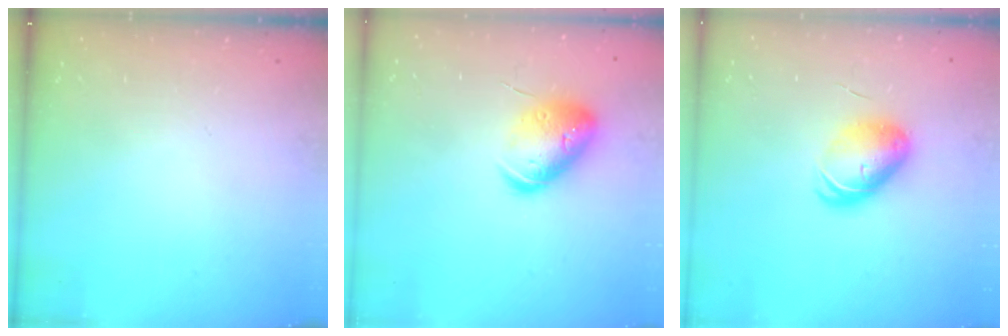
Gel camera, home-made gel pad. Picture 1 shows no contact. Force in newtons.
{"total": 14.8, "press": 14.7, "slide": 2.0}
{"total": 9.3, "press": 9.2, "slide": 1.3}